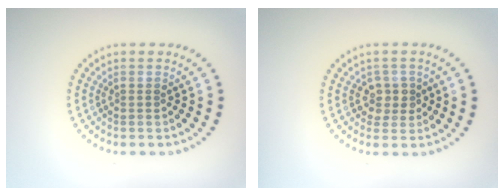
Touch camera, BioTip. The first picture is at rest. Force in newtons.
{"total": 1.8, "press": 1.7, "slide": 0.5}